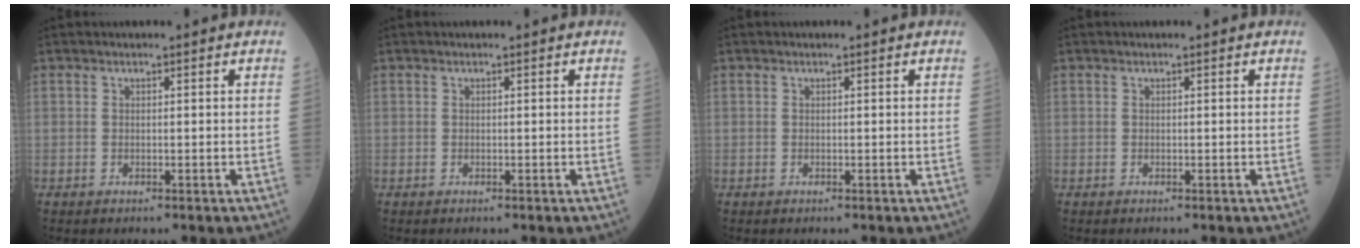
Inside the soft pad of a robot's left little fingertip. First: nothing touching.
{"total": 0.0}
{"total": 0.0}
{"total": 0.0}